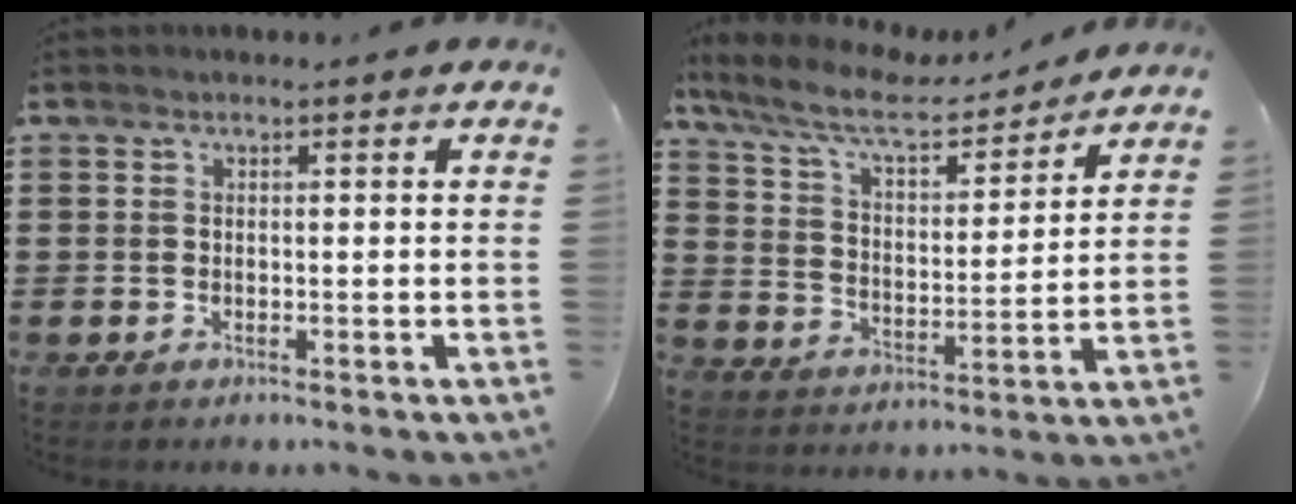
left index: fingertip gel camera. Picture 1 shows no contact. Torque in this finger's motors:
{"motor_torque": [1.10, -1.04, 0.38, 0.08]}